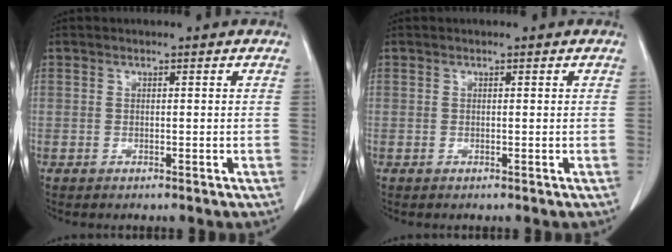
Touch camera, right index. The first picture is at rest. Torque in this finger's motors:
{"motor_torque": [-0.11, -0.02, 0.00, 0.01]}